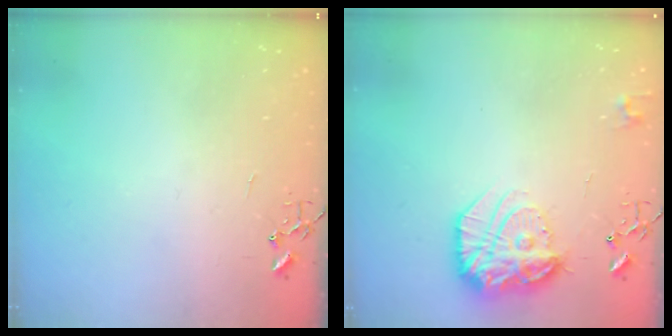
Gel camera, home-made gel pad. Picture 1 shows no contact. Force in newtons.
{"total": 19.0, "press": 19.0, "slide": 1.7}